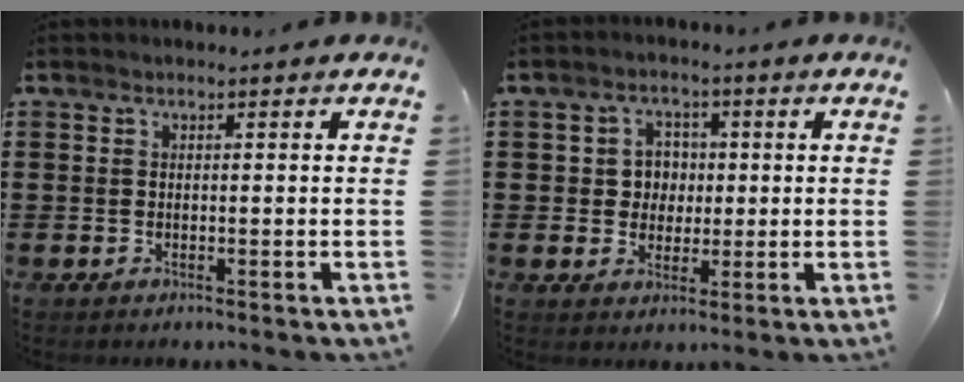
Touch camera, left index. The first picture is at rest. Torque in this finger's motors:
{"motor_torque": [0.17, 0.15, 0.09, 0.01]}